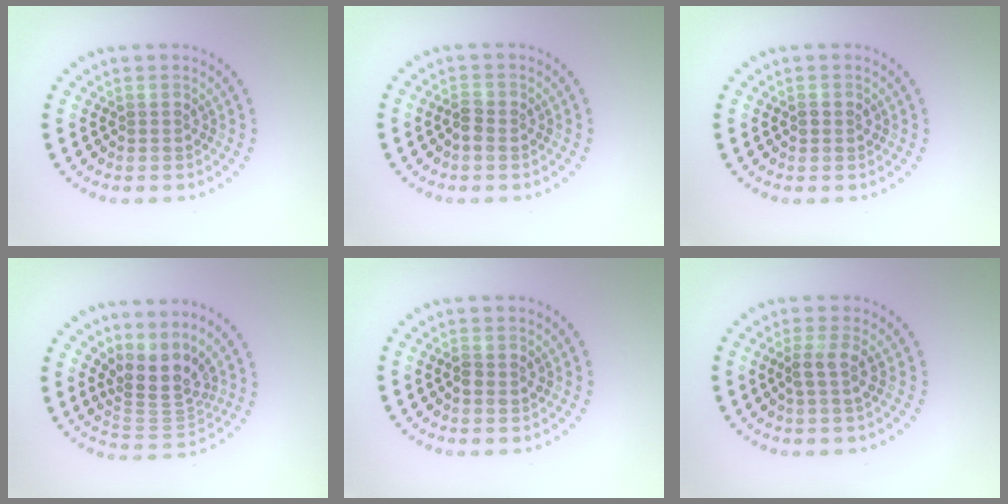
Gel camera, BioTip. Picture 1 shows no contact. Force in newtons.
{"total": 1.3, "press": 1.3, "slide": 0.4}
{"total": 1.2, "press": 1.2, "slide": 0.1}
{"total": 3.8, "press": 2.6, "slide": 2.8}
{"total": 1.2, "press": 1.2, "slide": 0.1}
{"total": 1.8, "press": 1.5, "slide": 1.1}